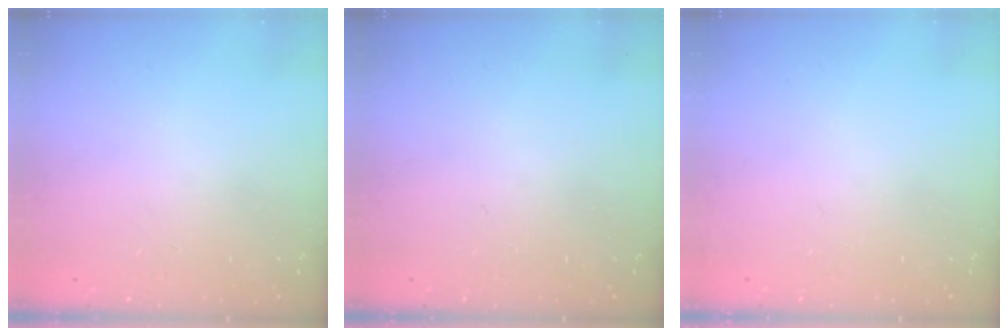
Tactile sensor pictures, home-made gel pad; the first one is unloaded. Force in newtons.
{"total": 0.0}
{"total": 2.8, "press": 2.2, "slide": 1.7}